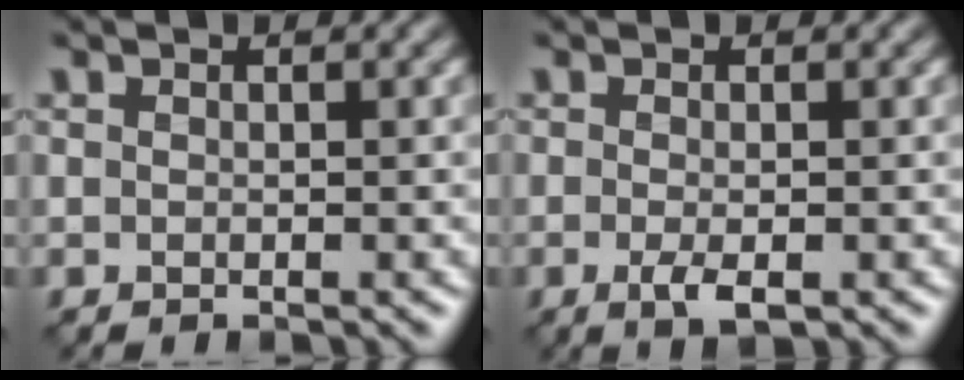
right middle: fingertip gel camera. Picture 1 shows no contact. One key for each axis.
{"total": 2.0, "fx": -0.7, "fy": 0.6, "fz": 1.7, "tx": -0.036, "ty": -0.008, "tz": -0.012}